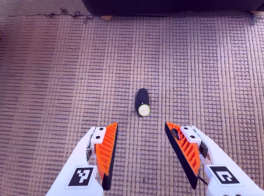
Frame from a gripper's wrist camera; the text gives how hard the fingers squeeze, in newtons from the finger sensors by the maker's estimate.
{"total": 0.0}